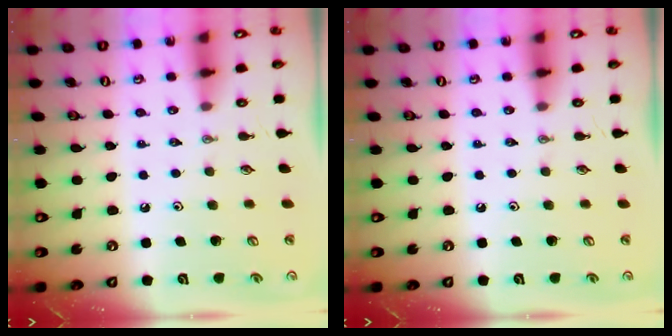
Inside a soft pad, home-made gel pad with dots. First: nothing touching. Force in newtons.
{"total": 0.0}